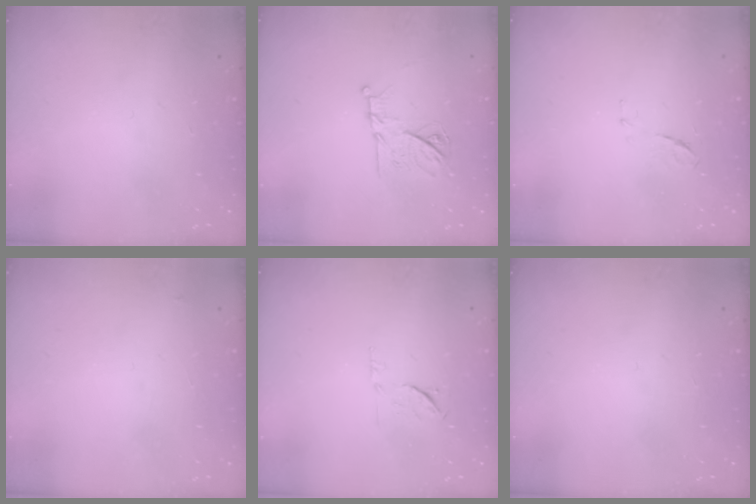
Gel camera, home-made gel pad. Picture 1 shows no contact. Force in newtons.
{"total": 11.7, "press": 11.7, "slide": 0.1}
{"total": 6.2, "press": 6.2, "slide": 0.5}
{"total": 2.8, "press": 2.8, "slide": 0.4}
{"total": 6.1, "press": 6.0, "slide": 1.1}
{"total": 0.0}